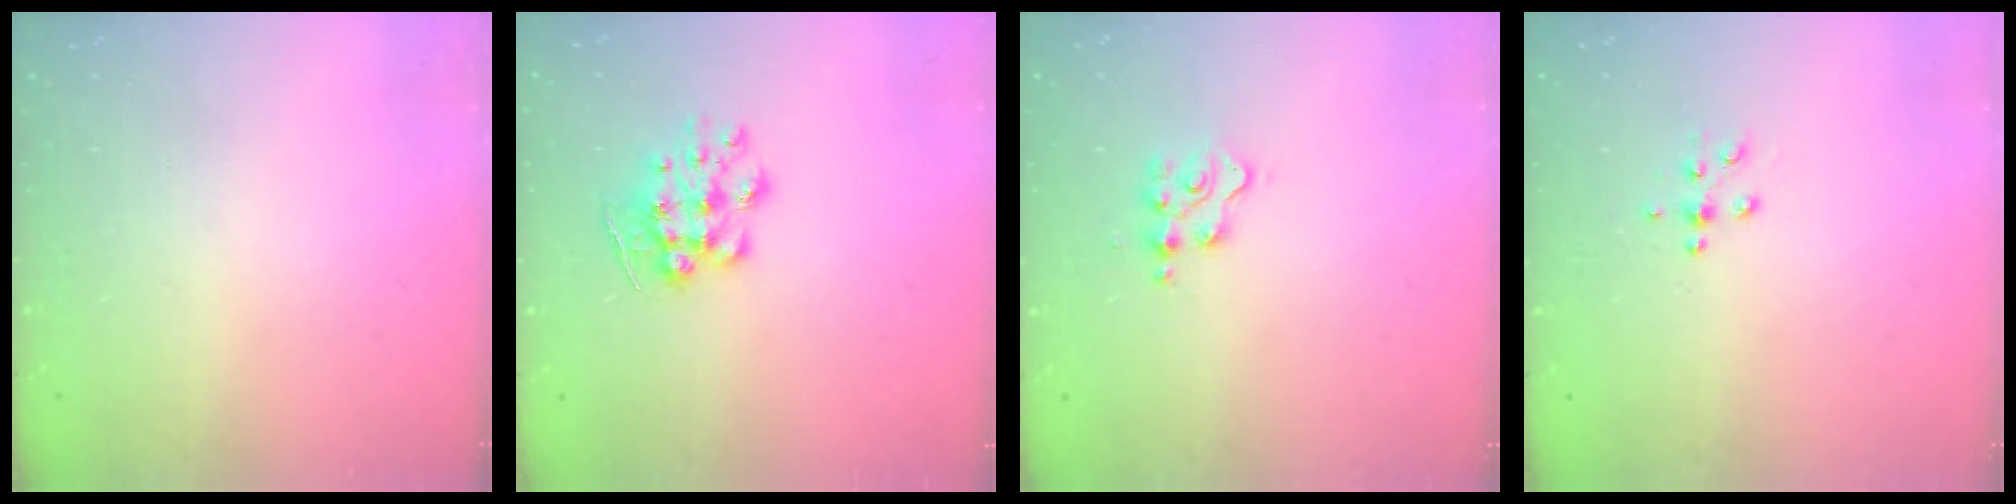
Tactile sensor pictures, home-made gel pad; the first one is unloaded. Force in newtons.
{"total": 8.7, "press": 8.6, "slide": 0.6}
{"total": 3.0, "press": 3.0, "slide": 0.4}
{"total": 5.8, "press": 5.5, "slide": 2.0}